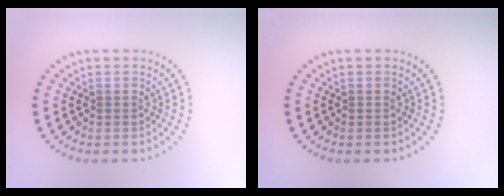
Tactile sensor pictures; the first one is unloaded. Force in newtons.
{"total": 0.0}